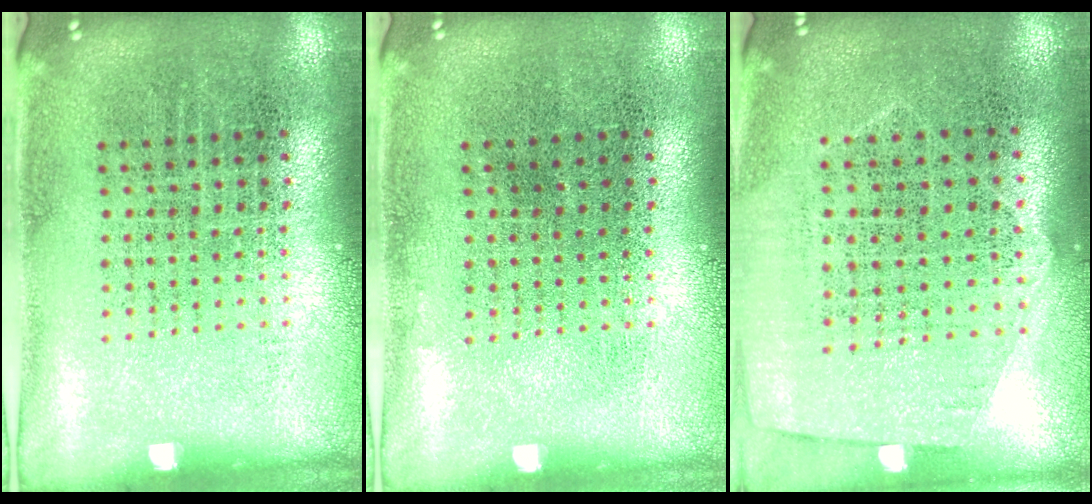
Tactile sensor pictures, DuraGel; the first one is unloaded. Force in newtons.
{"total": 0.0}
{"total": 1.3, "press": 1.1, "slide": 0.7}